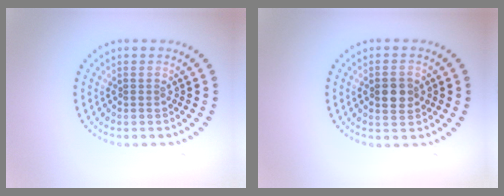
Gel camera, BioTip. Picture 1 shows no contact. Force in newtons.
{"total": 2.9, "press": 2.9, "slide": 0.1}